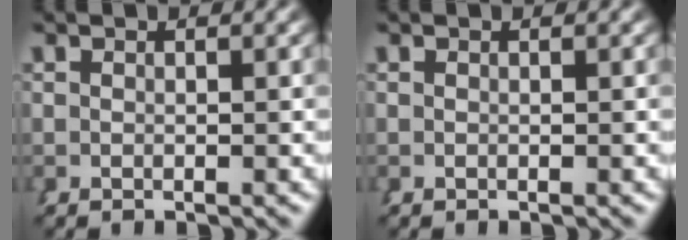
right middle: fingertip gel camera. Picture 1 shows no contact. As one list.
[{"total": 0.0}]